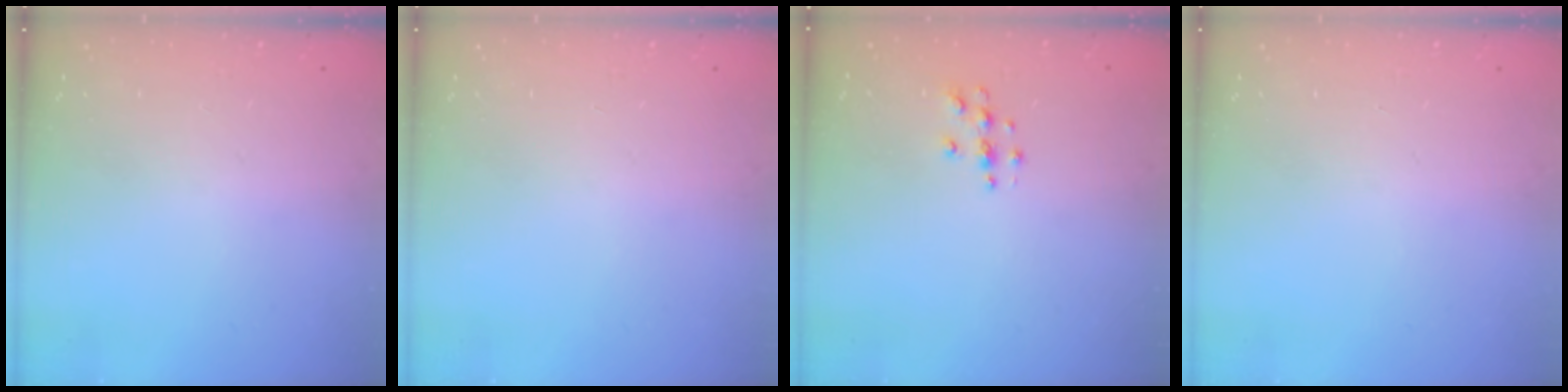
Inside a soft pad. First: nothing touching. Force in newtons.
{"total": 0.0}
{"total": 3.9, "press": 3.9, "slide": 0.4}
{"total": 0.0}